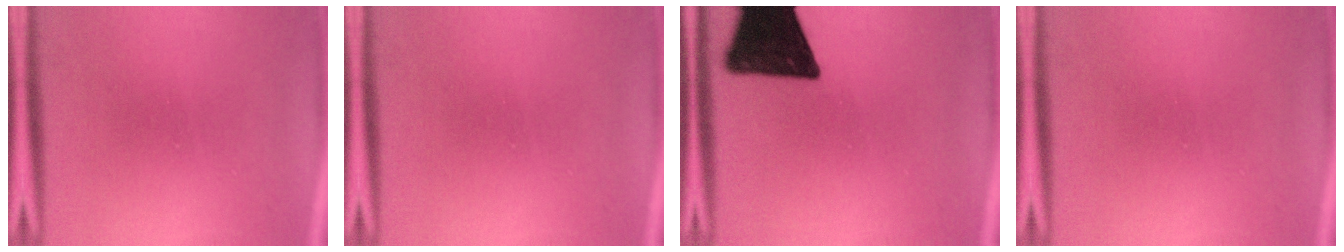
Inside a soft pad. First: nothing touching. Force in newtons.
{"total": 0.0}
{"total": 16.3}
{"total": 0.0}